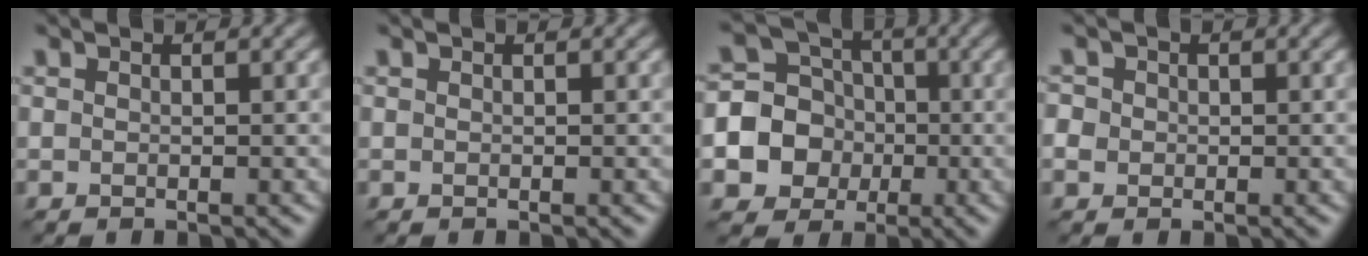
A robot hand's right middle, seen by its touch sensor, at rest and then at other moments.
{"total": 0.0}
{"total": 10.3, "force": [-2.7, 9.6, 2.5], "torque": [-0.068, -0.015, -0.063]}
{"total": 2.0, "force": [0.0, 1.9, 0.6], "torque": [-0.010, 0.010, -0.002]}